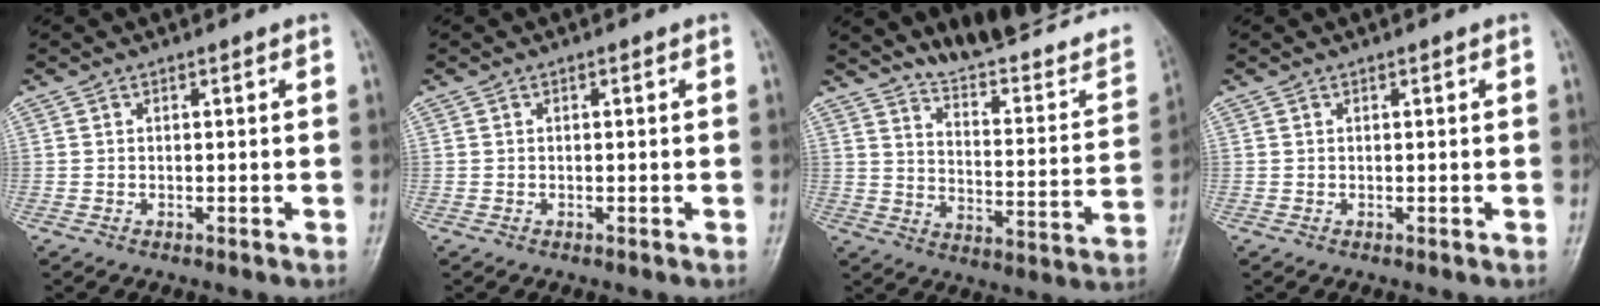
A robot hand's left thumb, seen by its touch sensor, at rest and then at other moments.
{"total": 0.0}
{"total": 21.6, "force": [19.7, 2.5, 8.4], "torque": [-0.091, -0.152, 0.267]}
{"total": 0.0}